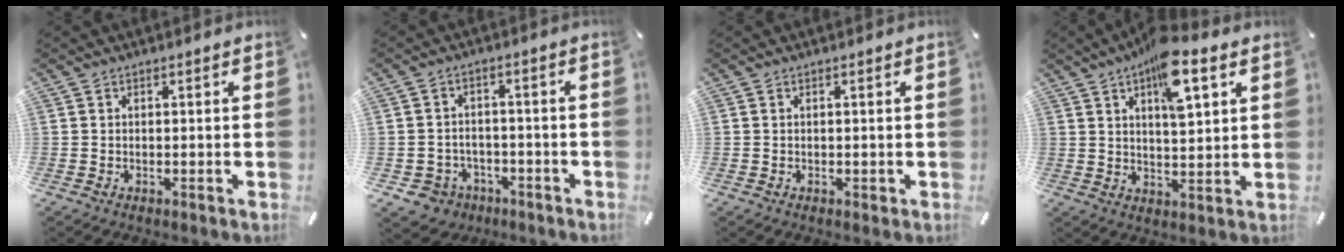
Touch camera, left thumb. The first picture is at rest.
{"total": 5.3, "force": [-2.4, 4.6, 1.1], "torque": [-0.043, 0.011, -0.047]}
{"total": 0.5, "force": [0.1, 0.4, 0.3], "torque": [-0.007, 0.001, 0.002]}
{"total": 12.1, "force": [6.6, 4.9, 8.9], "torque": [-0.129, -0.023, 0.108]}